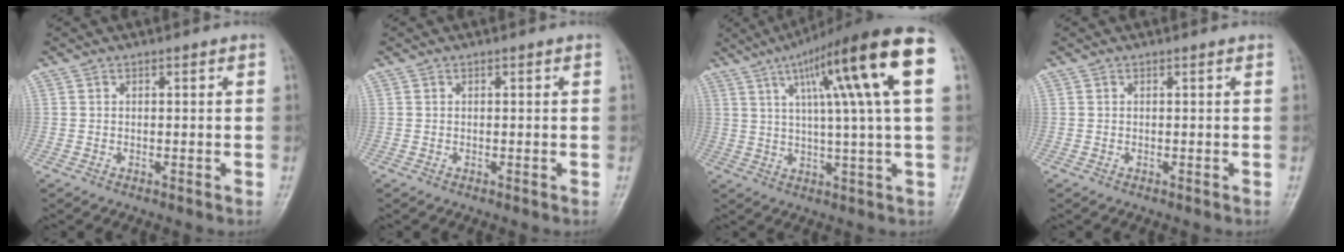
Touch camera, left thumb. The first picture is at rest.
{"total": 0.0}
{"total": 20.7, "force": [7.5, 2.1, 19.2], "torque": [-0.296, 0.009, 0.109]}
{"total": 0.0}